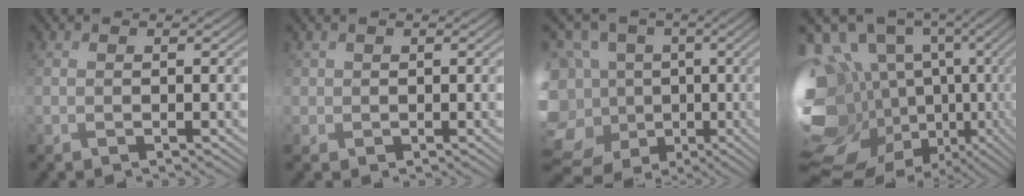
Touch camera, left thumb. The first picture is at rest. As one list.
[{"total": 1.6, "force": [0.5, 1.5, 0.1], "torque": [-0.005, -0.003, 0.007]}, {"total": 16.8, "force": [-3.0, 13.8, 9.1], "torque": [-0.262, 0.030, -0.053]}, {"total": 18.6, "force": [-3.0, 13.5, 12.4], "torque": [-0.322, -0.031, -0.016]}]